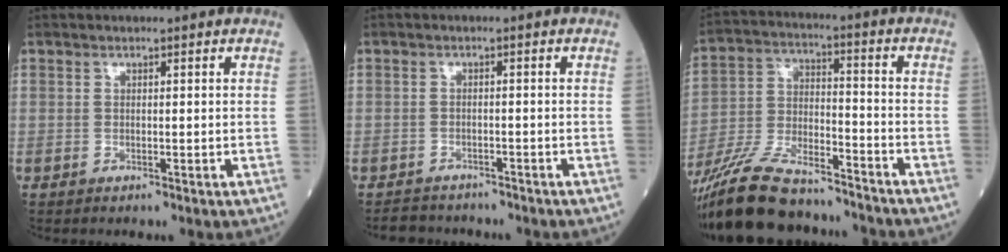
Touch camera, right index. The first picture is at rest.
{"total": 4.5, "force": [-4.2, 1.6, 0.4], "torque": [-0.006, -0.004, -0.062]}
{"total": 19.5, "force": [-17.2, 4.1, 8.2], "torque": [-0.187, -0.015, -0.299]}